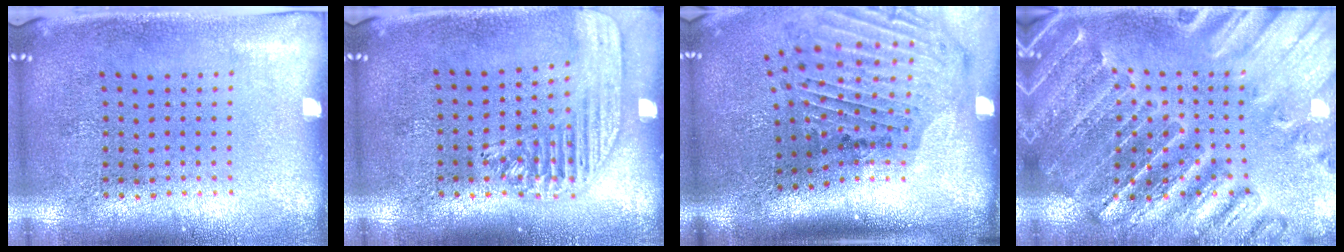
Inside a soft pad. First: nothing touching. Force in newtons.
{"total": 1.8, "press": 1.6, "slide": 0.7}
{"total": 2.4, "press": 1.9, "slide": 1.4}
{"total": 2.7, "press": 2.7, "slide": 0.4}